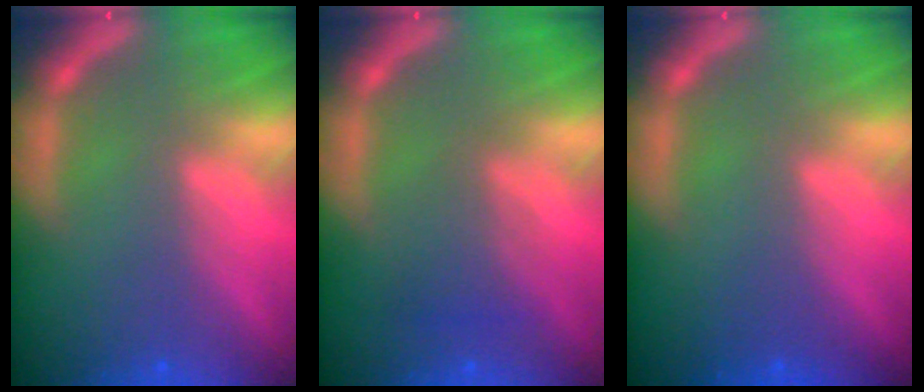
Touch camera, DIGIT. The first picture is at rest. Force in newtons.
{"total": 2.5}
{"total": 0.0}